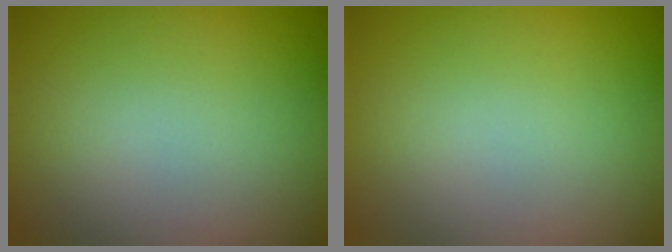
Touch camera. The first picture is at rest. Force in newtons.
{"total": 0.0}